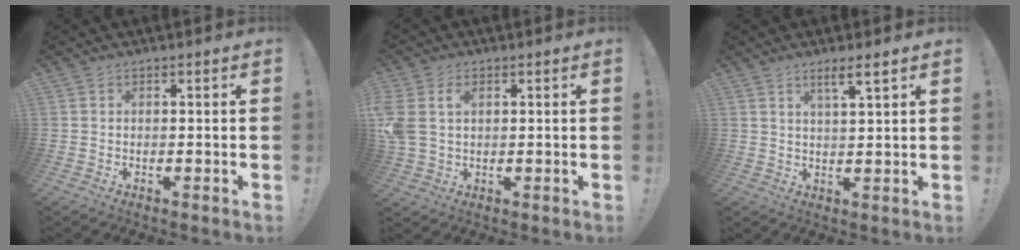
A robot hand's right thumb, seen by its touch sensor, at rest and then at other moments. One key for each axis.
{"total": 6.3, "fx": 2.1, "fy": 4.5, "fz": 3.9, "tx": -0.079, "ty": -0.004, "tz": 0.038}
{"total": 4.6, "fx": 3.0, "fy": 0.0, "fz": 3.5, "tx": -0.053, "ty": -0.015, "tz": 0.045}